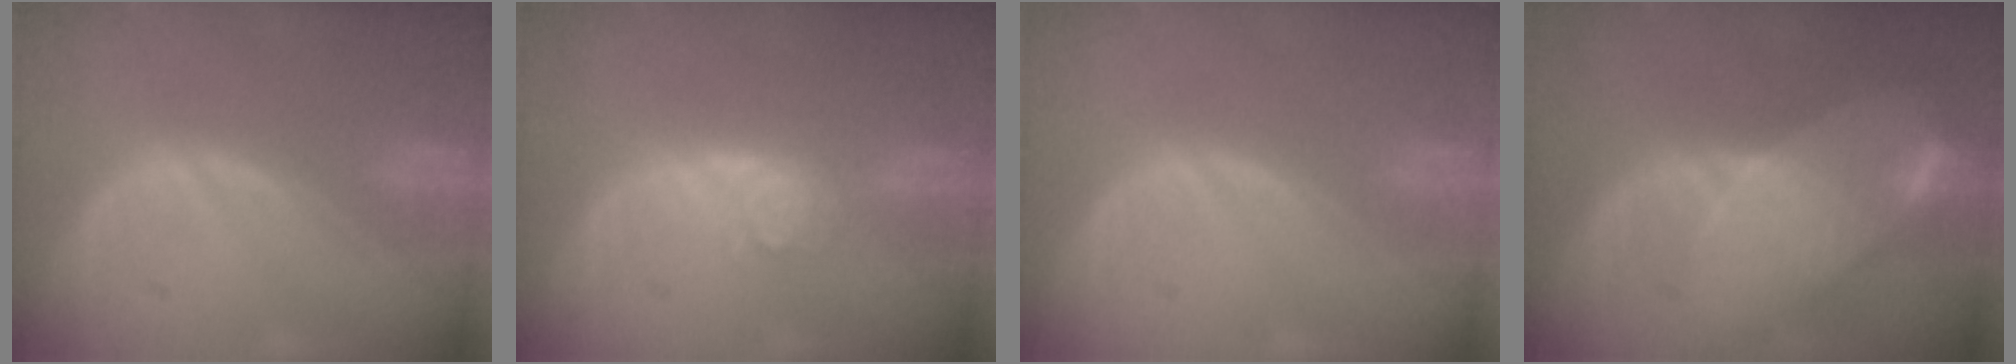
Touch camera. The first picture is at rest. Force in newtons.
{"total": 4.2, "press": 3.8, "slide": 1.7}
{"total": 0.0}
{"total": 8.4, "press": 7.6, "slide": 3.6}